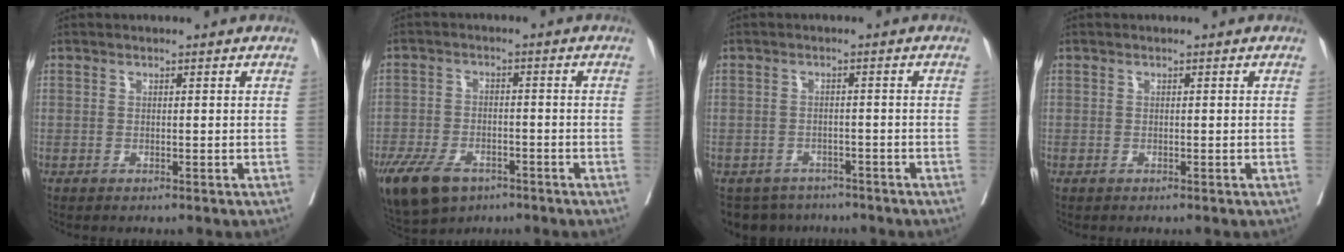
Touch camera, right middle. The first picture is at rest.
{"total": 12.8, "force": [-7.9, 7.2, 7.1], "torque": [-0.161, -0.013, -0.133]}
{"total": 7.2, "force": [-6.1, 3.9, 0.4], "torque": [-0.007, -0.001, -0.087]}
{"total": 0.0}